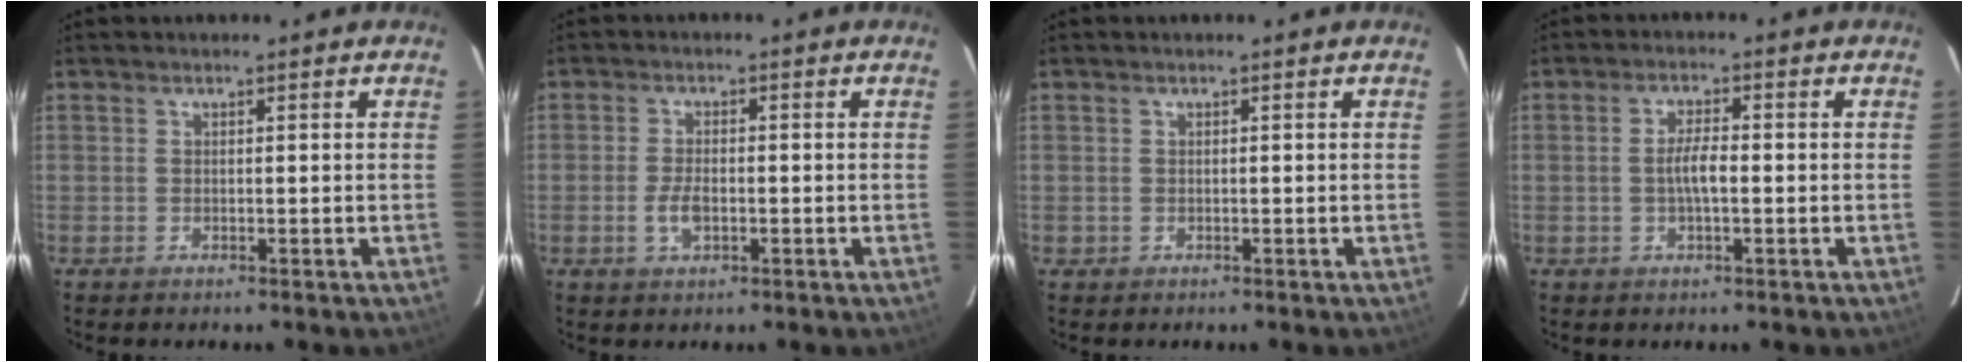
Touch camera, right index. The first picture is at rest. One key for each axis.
{"total": 3.7, "fx": -1.1, "fy": 1.9, "fz": 2.9, "tx": -0.063, "ty": -0.002, "tz": -0.020}
{"total": 0.6, "fx": -0.2, "fy": 0.6, "fz": 0.0, "tx": 0.002, "ty": 0.002, "tz": -0.001}
{"total": 3.7, "fx": -0.6, "fy": 0.9, "fz": 3.5, "tx": -0.066, "ty": 0.003, "tz": -0.010}